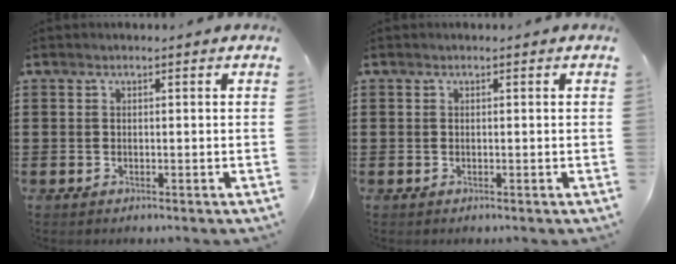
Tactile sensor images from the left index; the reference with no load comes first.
{"total": 0.0}